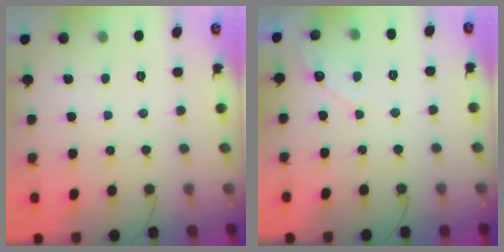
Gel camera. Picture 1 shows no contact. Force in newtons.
{"total": 3.9, "press": 3.9, "slide": 0.2}